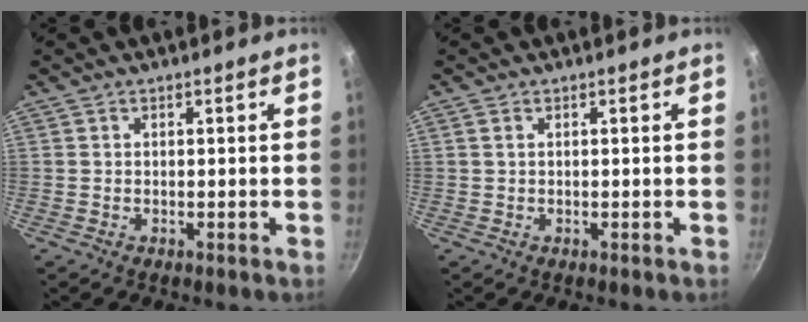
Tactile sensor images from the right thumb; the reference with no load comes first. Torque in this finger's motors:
{"motor_torque": [0.17, -0.09, -0.02, 0.63, 0.07]}